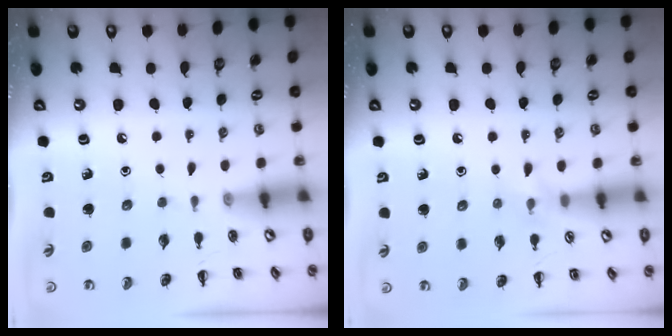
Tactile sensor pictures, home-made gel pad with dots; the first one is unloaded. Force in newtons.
{"total": 7.0, "press": 6.8, "slide": 1.7}